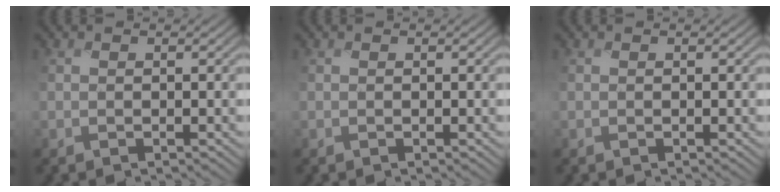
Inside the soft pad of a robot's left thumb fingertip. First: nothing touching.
{"total": 0.0}
{"total": 0.0}